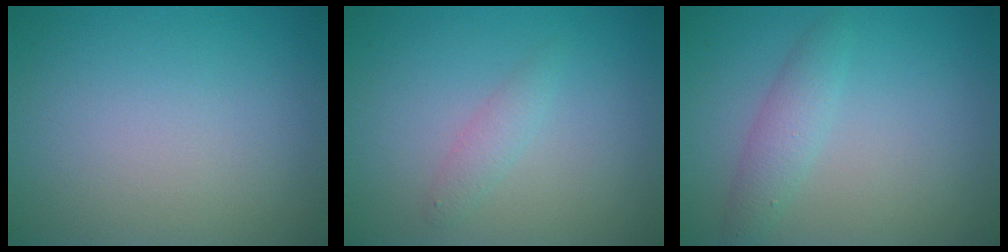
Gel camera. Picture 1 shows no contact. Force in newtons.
{"total": 1.4, "press": 1.4, "slide": 0.0}
{"total": 2.3, "press": 2.3, "slide": 0.1}